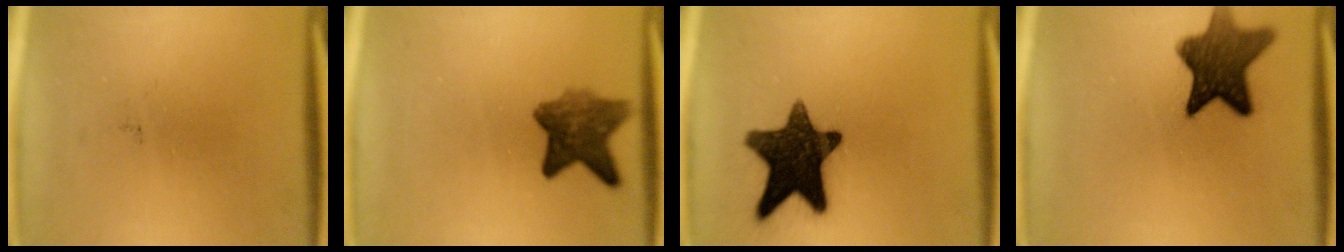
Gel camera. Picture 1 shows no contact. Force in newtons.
{"total": 6.9}
{"total": 14.9}
{"total": 10.5}